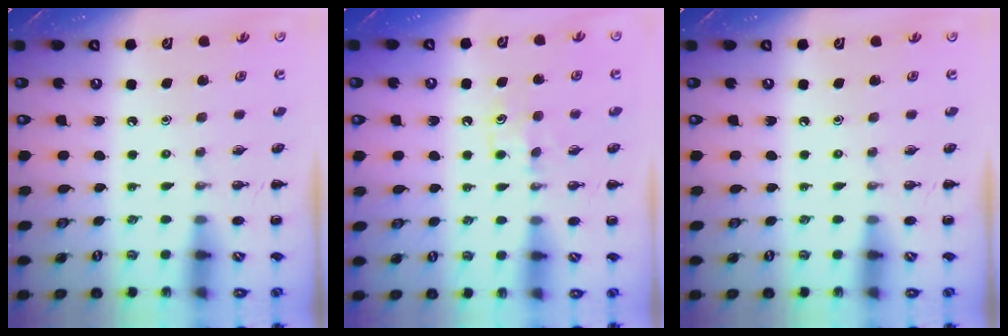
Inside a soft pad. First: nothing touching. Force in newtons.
{"total": 5.6, "press": 5.3, "slide": 1.7}
{"total": 0.0}